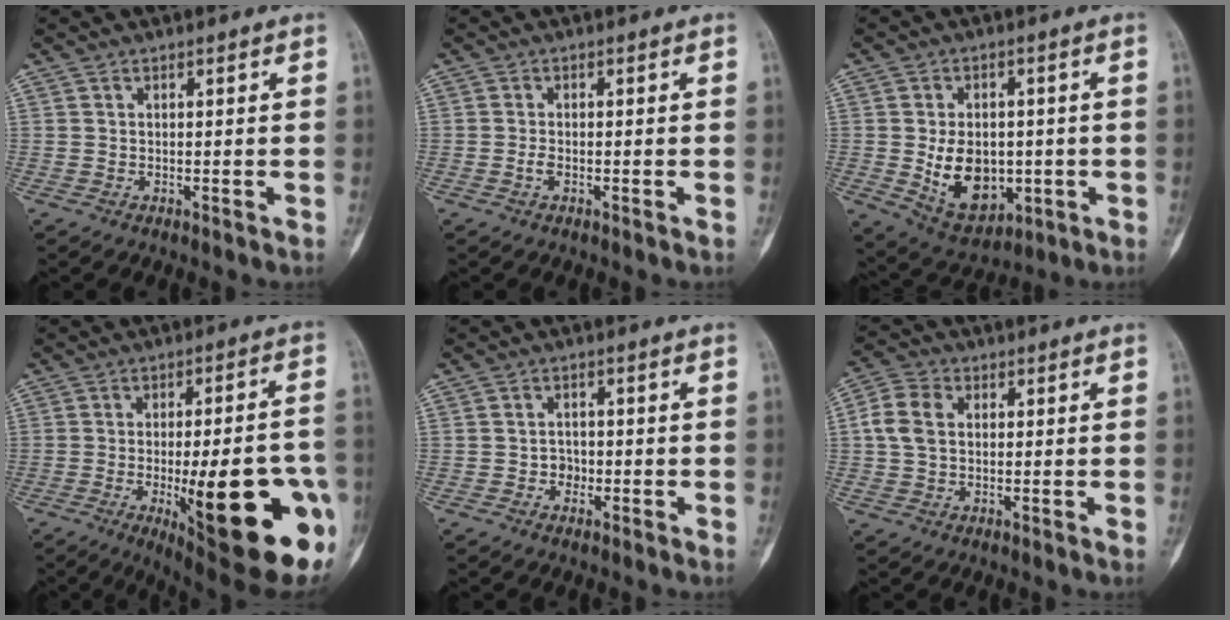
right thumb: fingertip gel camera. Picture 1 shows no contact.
{"total": 1.1, "force": [-0.4, 0.6, 0.8], "torque": [-0.018, 0.001, -0.009]}
{"total": 11.8, "force": [-1.3, 8.4, 8.2], "torque": [-0.097, -0.005, 0.003]}
{"total": 25.5, "force": [-7.1, 7.3, 23.4], "torque": [-0.260, -0.001, -0.073]}
{"total": 2.4, "force": [-0.8, 2.1, 0.8], "torque": [0.003, 0.011, -0.014]}
{"total": 6.5, "force": [0.8, 4.9, 4.2], "torque": [-0.089, 0.016, 0.012]}